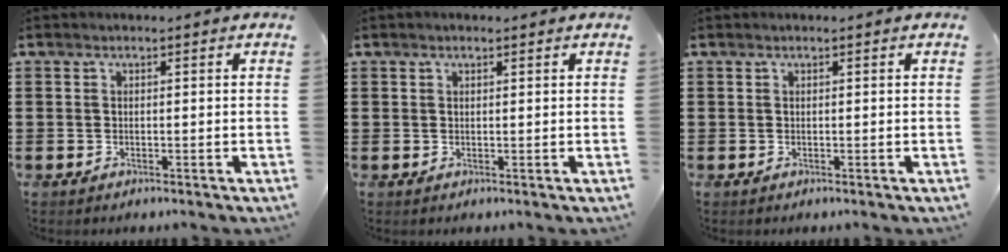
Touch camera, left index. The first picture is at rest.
{"total": 0.6, "force": [0.4, 0.1, 0.5], "torque": [-0.008, 0.002, 0.006]}
{"total": 0.0}